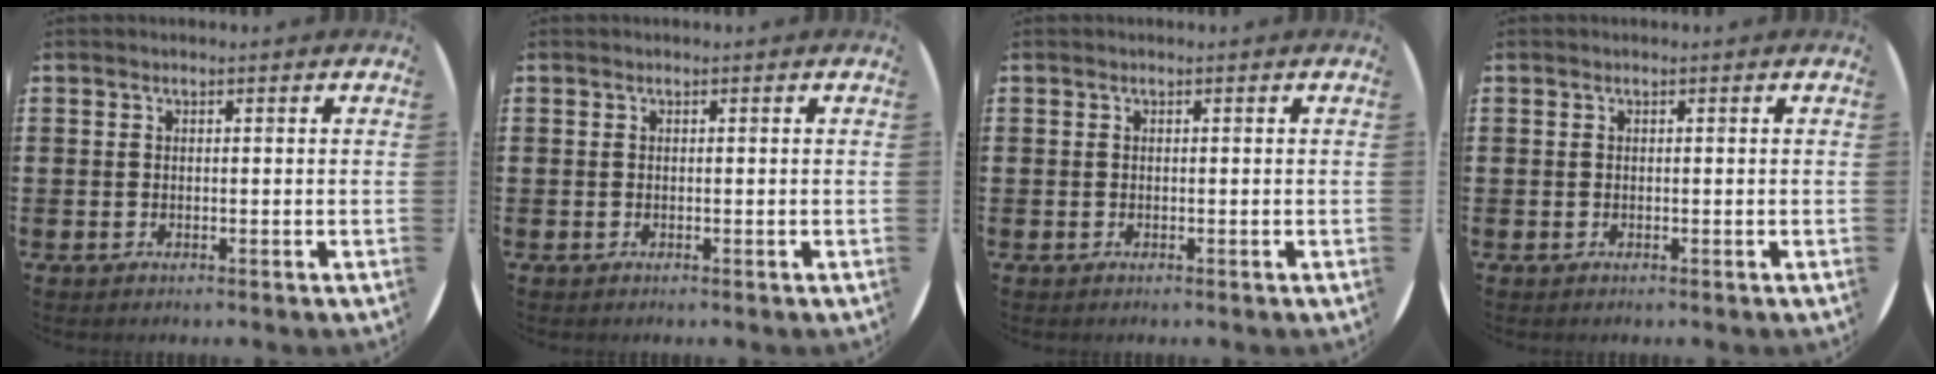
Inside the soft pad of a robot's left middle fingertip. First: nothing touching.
{"total": 0.0}
{"total": 0.0}
{"total": 0.0}